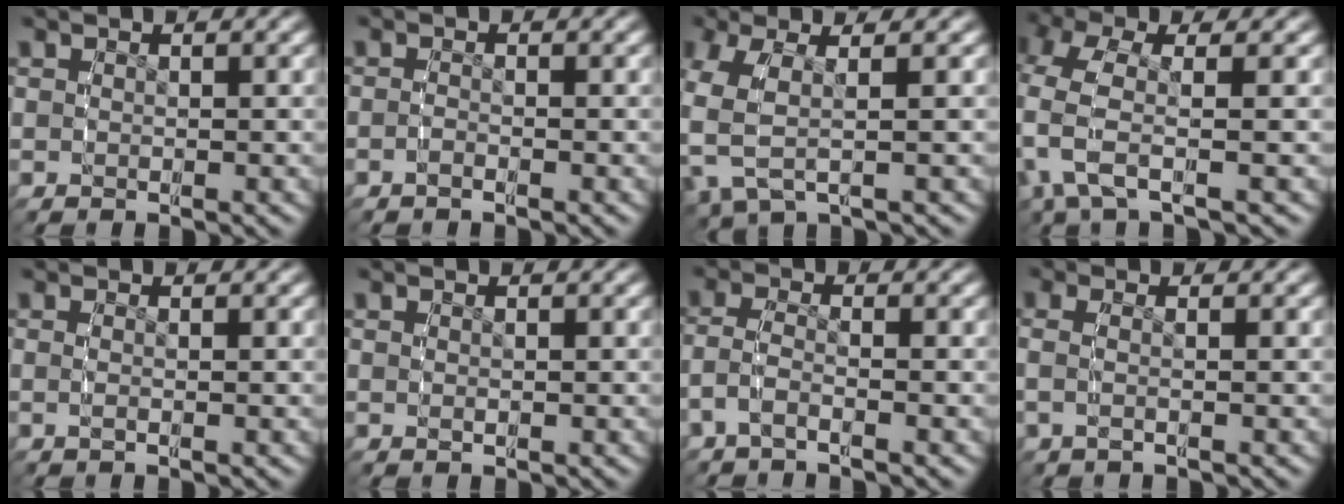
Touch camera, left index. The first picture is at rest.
{"total": 1.2, "force": [-1.0, 0.5, 0.4], "torque": [-0.009, 0.002, -0.023]}
{"total": 7.2, "force": [0.3, 5.1, 5.1], "torque": [-0.132, -0.003, 0.006]}
{"total": 5.2, "force": [0.1, 3.1, 4.2], "torque": [-0.128, -0.008, 0.004]}
{"total": 0.8, "force": [-0.3, 0.0, 0.7], "torque": [-0.018, -0.003, -0.005]}
{"total": 0.0}
{"total": 2.8, "force": [-1.3, 1.7, 1.8], "torque": [-0.056, -0.010, -0.021]}
{"total": 2.1, "force": [-0.1, 1.1, 1.7], "torque": [-0.047, 0.003, -0.005]}